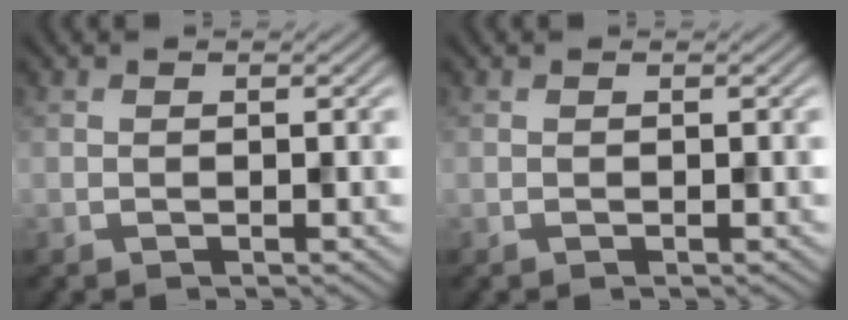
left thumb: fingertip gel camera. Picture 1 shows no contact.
{"total": 0.0}